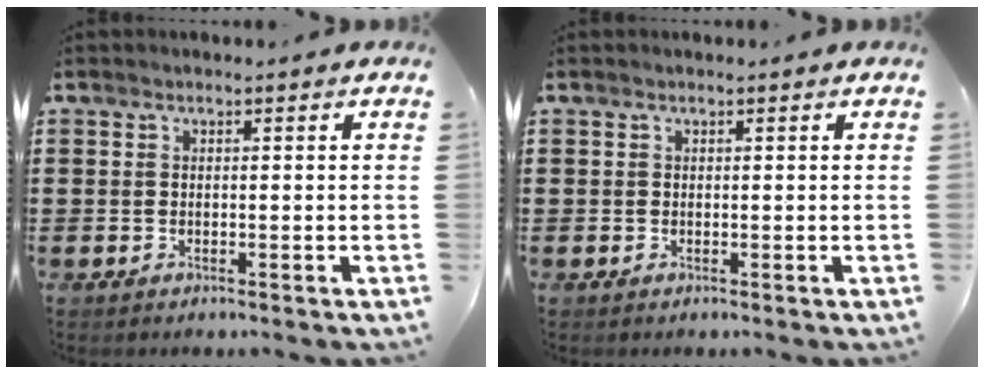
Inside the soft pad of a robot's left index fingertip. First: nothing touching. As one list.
[{"total": 0.0}]